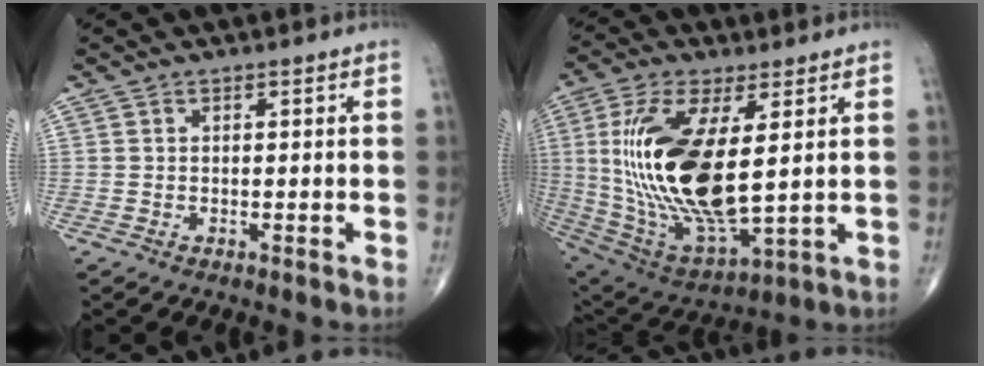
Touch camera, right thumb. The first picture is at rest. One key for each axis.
{"total": 22.8, "fx": 2.8, "fy": 9.2, "fz": 20.7, "tx": -0.432, "ty": -0.025, "tz": 0.066}